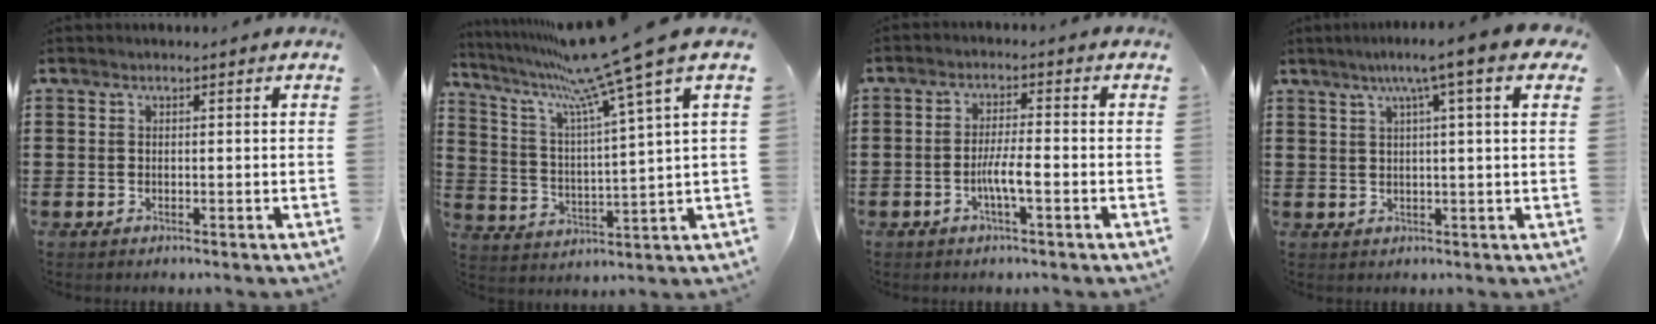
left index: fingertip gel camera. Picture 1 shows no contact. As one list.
[{"total": 12.3, "force": [9.6, -1.1, 7.7], "torque": [-0.174, -0.057, 0.153]}, {"total": 4.4, "force": [-1.6, 0.6, 4.0], "torque": [-0.084, -0.003, -0.033]}, {"total": 6.8, "force": [3.3, -0.2, 6.0], "torque": [-0.121, 0.003, 0.051]}]